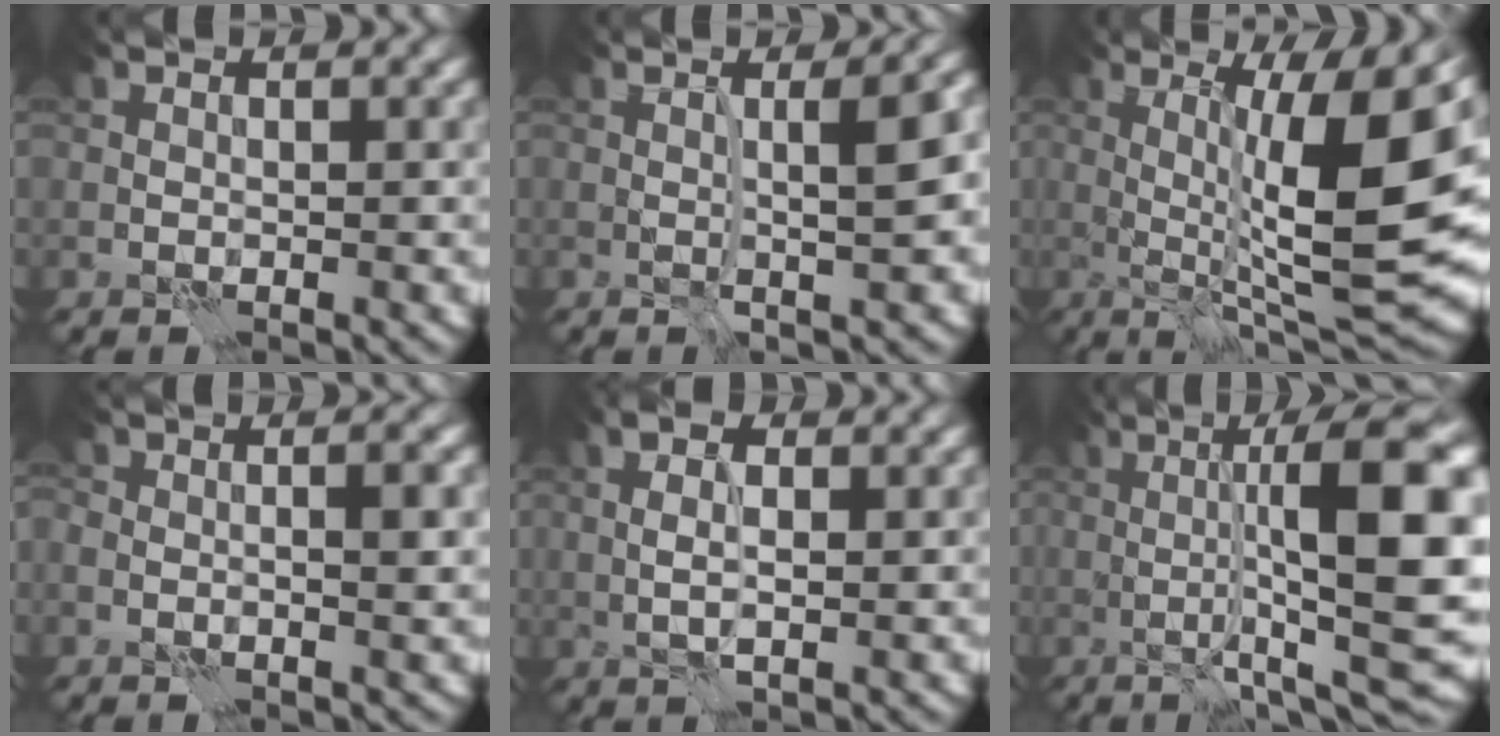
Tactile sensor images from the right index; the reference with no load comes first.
{"total": 4.2, "force": [0.2, 1.0, 4.0], "torque": [-0.042, 0.012, 0.003]}
{"total": 12.2, "force": [-0.1, 2.3, 12.0], "torque": [-0.182, 0.005, 0.002]}
{"total": 3.0, "force": [-0.3, 1.1, 2.8], "torque": [-0.044, 0.001, -0.008]}
{"total": 3.7, "force": [0.6, 1.8, 3.2], "torque": [-0.058, 0.008, 0.005]}
{"total": 13.5, "force": [0.4, 2.9, 13.2], "torque": [-0.173, 0.017, 0.007]}